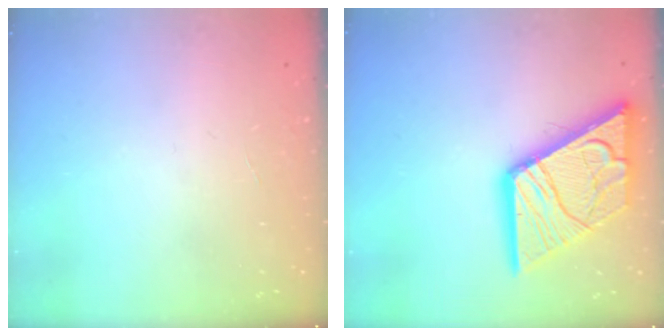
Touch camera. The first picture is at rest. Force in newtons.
{"total": 22.7, "press": 22.6, "slide": 2.7}